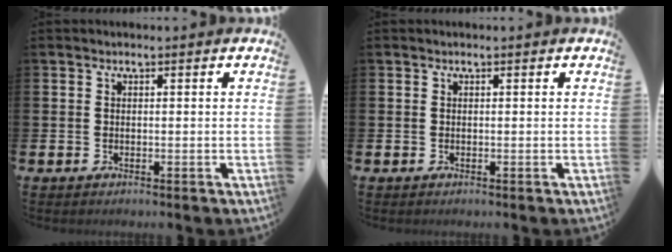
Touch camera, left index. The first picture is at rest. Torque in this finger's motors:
{"motor_torque": [0.00, 0.00, 0.00, -0.01]}